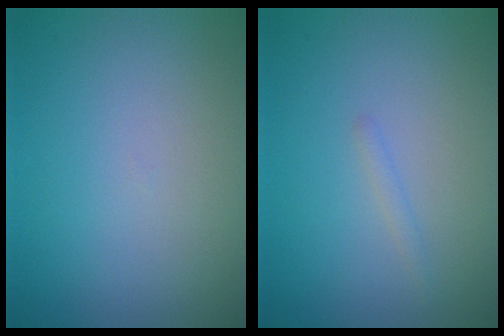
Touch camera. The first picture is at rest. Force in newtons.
{"total": 0.6, "press": 0.6, "slide": 0.0}